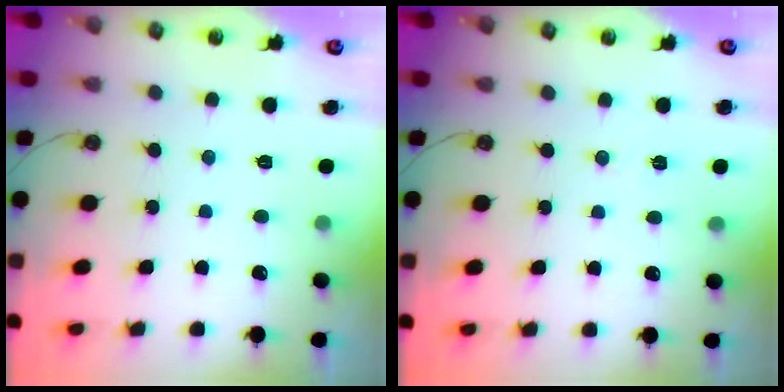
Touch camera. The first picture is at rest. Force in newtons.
{"total": 5.3, "press": 3.0, "slide": 4.4}